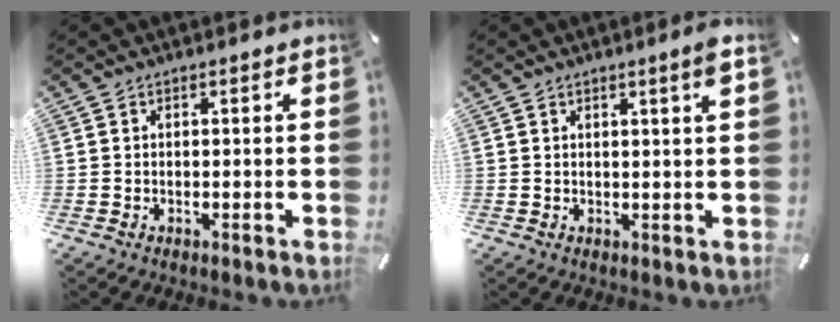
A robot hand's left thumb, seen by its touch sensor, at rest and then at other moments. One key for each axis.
{"total": 2.7, "fx": 1.3, "fy": 0.0, "fz": 2.4, "tx": -0.038, "ty": -0.006, "tz": 0.021}